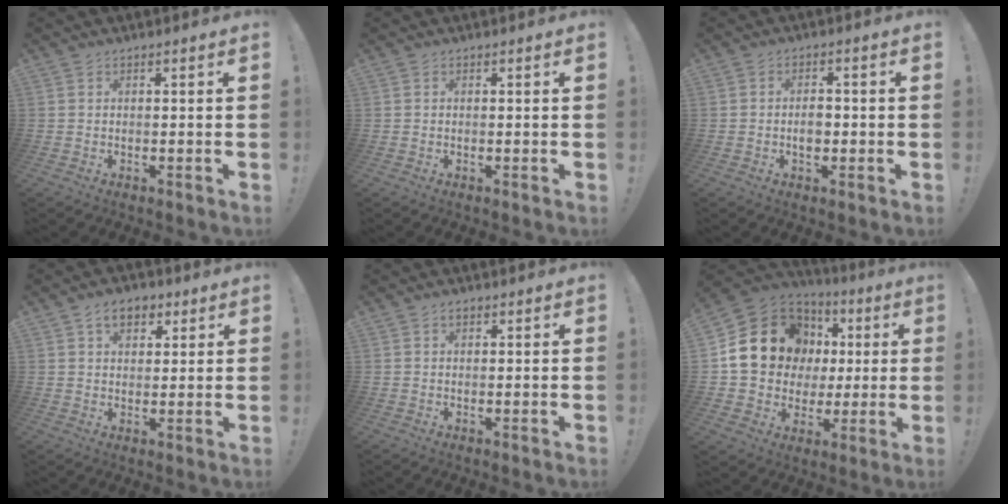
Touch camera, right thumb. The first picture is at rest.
{"total": 0.0}
{"total": 3.8, "force": [-0.9, 2.5, 2.6], "torque": [-0.026, 0.001, -0.021]}
{"total": 7.4, "force": [3.6, 5.0, 4.2], "torque": [-0.052, -0.003, 0.065]}
{"total": 1.4, "force": [0.9, 0.8, 0.8], "torque": [-0.008, -0.001, 0.014]}
{"total": 20.4, "force": [5.4, 16.7, 10.3], "torque": [-0.157, -0.015, 0.135]}